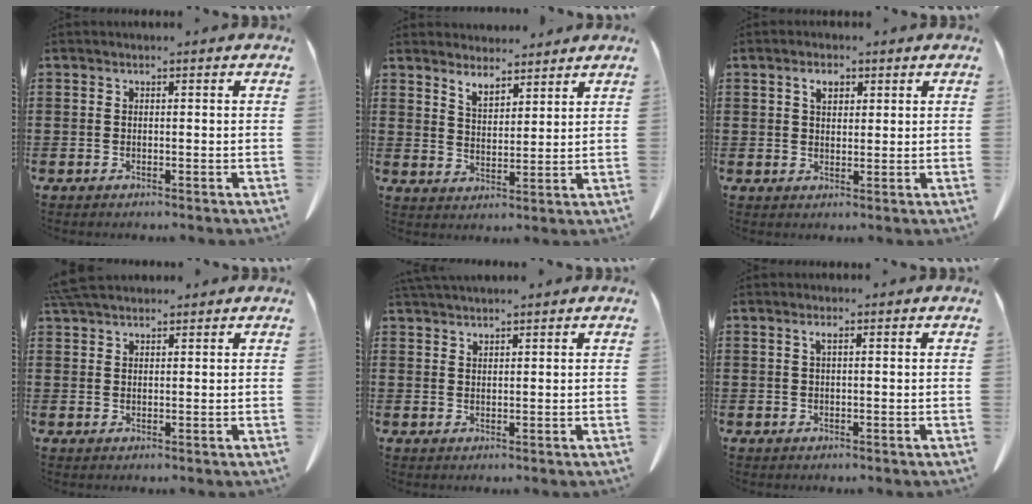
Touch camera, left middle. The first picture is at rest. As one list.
[{"total": 4.5, "force": [4.3, 1.3, 0.6], "torque": [-0.025, -0.015, 0.082]}, {"total": 2.9, "force": [1.5, 1.5, 1.9], "torque": [-0.027, -0.001, 0.025]}, {"total": 3.4, "force": [3.0, 0.8, 1.3], "torque": [-0.035, -0.002, 0.060]}, {"total": 1.7, "force": [1.7, 0.0, 0.3], "torque": [-0.010, -0.002, 0.034]}, {"total": 1.1, "force": [0.4, 0.1, 1.0], "torque": [-0.021, 0.000, 0.008]}]